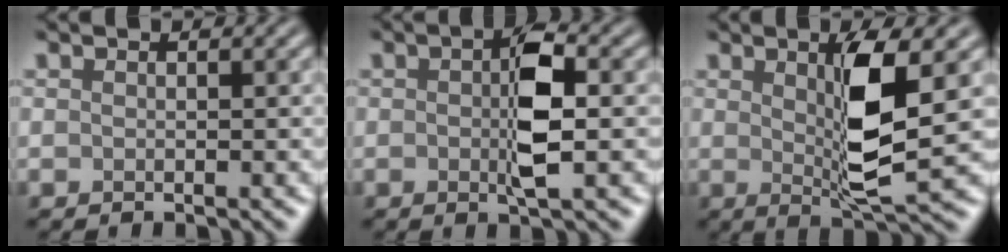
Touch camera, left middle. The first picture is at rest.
{"total": 4.6, "force": [0.0, 1.4, 4.3], "torque": [-0.073, 0.005, -0.002]}
{"total": 5.9, "force": [0.9, 1.1, 5.7], "torque": [-0.104, -0.011, 0.019]}